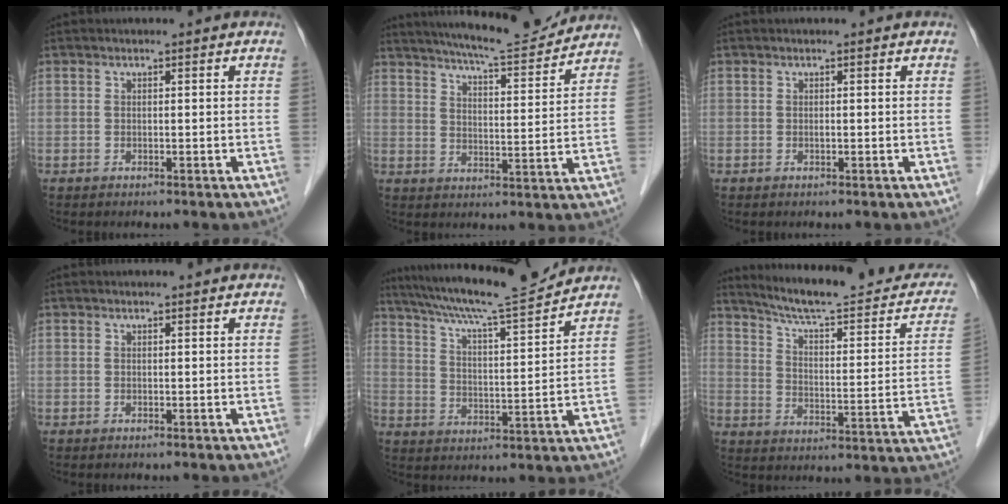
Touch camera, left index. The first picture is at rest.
{"total": 13.3, "force": [12.4, 0.8, 4.5], "torque": [-0.075, -0.002, 0.177]}
{"total": 0.0}
{"total": 1.5, "force": [1.5, 0.2, 0.2], "torque": [-0.010, 0.007, 0.015]}
{"total": 15.8, "force": [14.4, -0.4, 6.6], "torque": [-0.118, -0.004, 0.223]}
{"total": 20.9, "force": [18.5, 2.9, 9.2], "torque": [-0.123, -0.029, 0.246]}